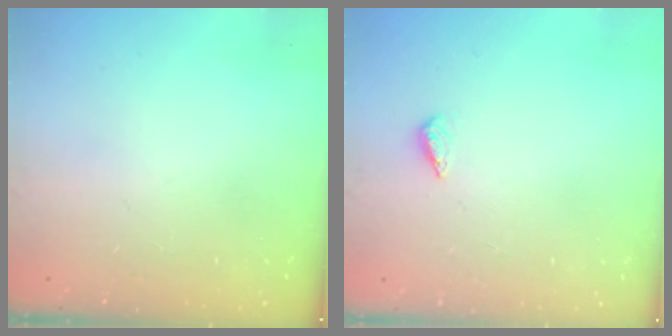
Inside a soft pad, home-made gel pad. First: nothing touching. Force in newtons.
{"total": 2.3, "press": 2.2, "slide": 0.8}